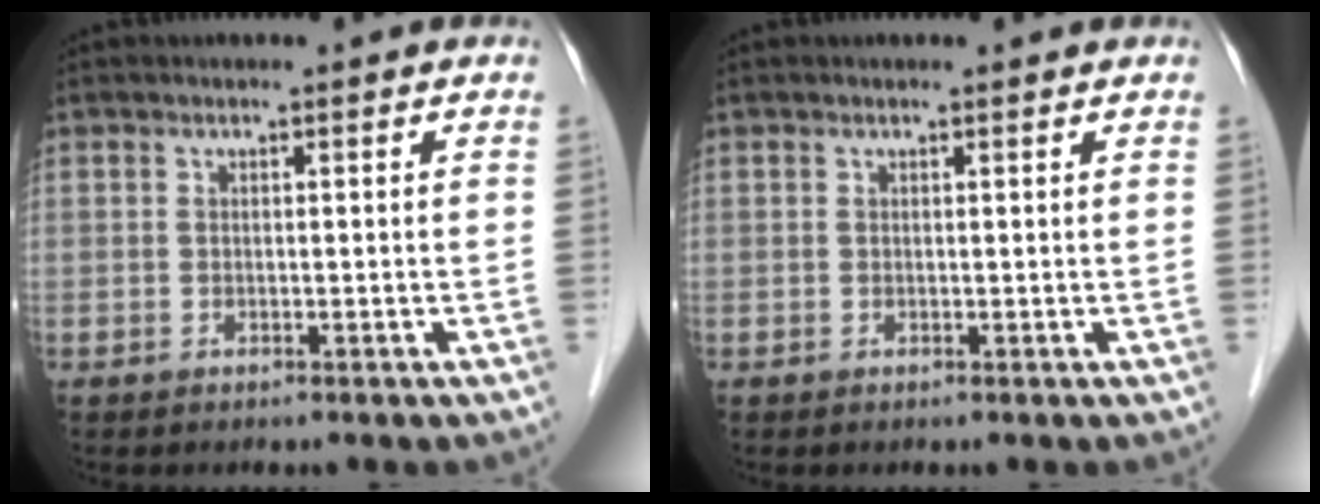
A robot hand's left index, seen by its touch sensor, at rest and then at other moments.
{"total": 0.7, "force": [0.7, 0.0, 0.2], "torque": [-0.011, 0.003, 0.009]}